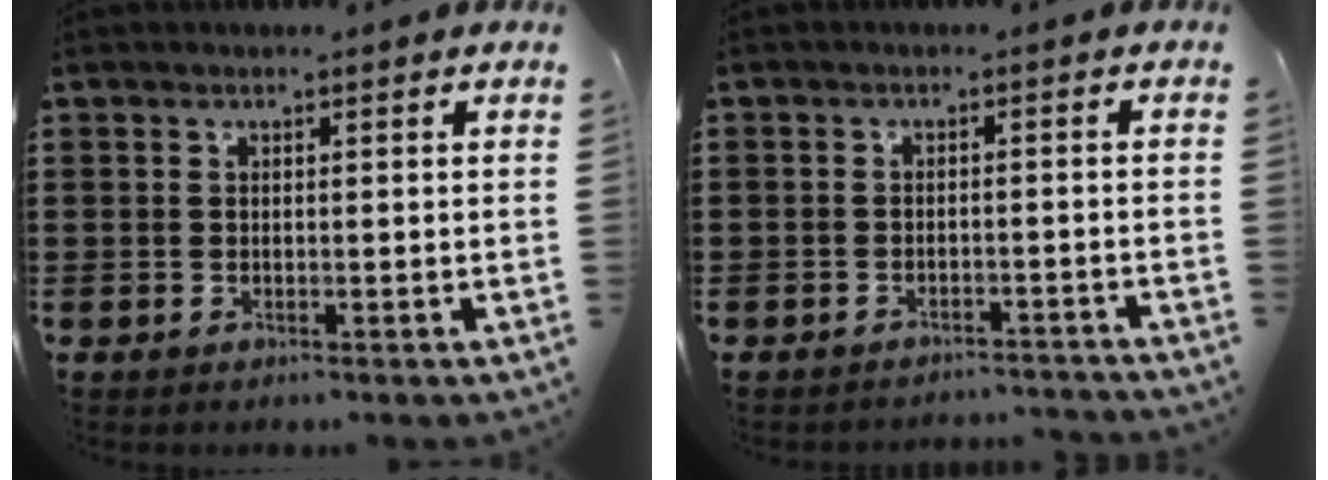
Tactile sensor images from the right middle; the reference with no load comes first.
{"total": 2.4, "force": [-2.4, 0.4, -0.2], "torque": [-0.002, 0.001, -0.053]}